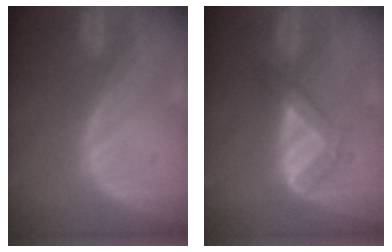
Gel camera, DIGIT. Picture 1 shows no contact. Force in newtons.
{"total": 4.5, "press": 4.4, "slide": 1.0}